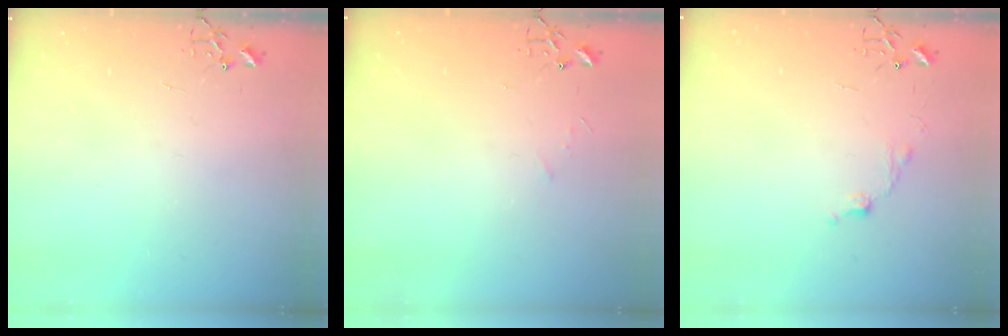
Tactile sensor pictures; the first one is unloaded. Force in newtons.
{"total": 3.5, "press": 3.5, "slide": 0.4}
{"total": 6.7, "press": 6.7, "slide": 0.9}